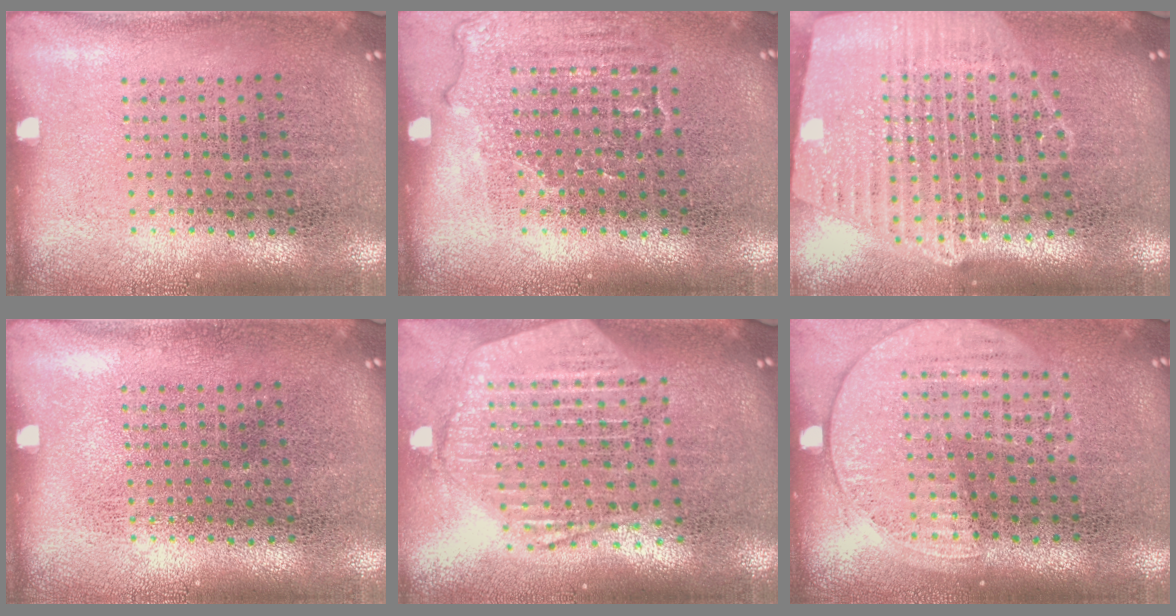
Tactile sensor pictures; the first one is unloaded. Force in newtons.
{"total": 1.2, "press": 1.1, "slide": 0.5}
{"total": 2.4, "press": 2.1, "slide": 1.2}
{"total": 0.0}
{"total": 2.6, "press": 2.2, "slide": 1.5}
{"total": 1.4, "press": 1.3, "slide": 0.5}